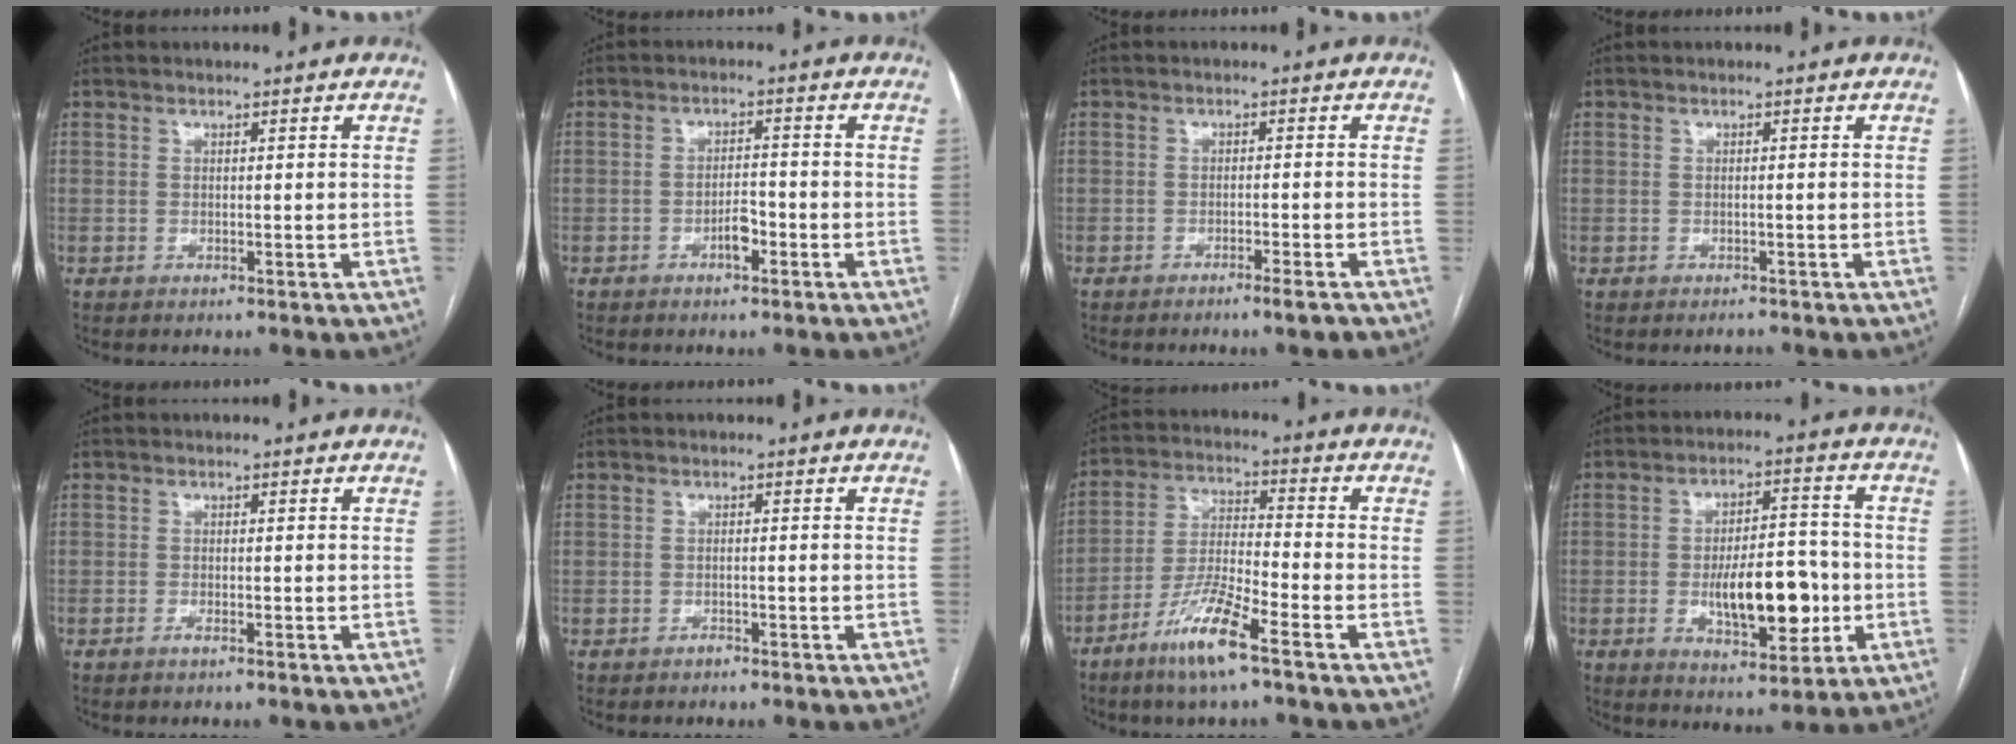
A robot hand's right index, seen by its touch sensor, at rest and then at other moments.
{"total": 3.0, "force": [-1.6, 1.0, 2.3], "torque": [-0.038, 0.004, -0.030]}
{"total": 2.5, "force": [-1.9, -0.2, 1.6], "torque": [-0.025, -0.003, -0.029]}
{"total": 0.7, "force": [-0.7, 0.4, 0.0], "torque": [-0.001, 0.000, -0.011]}
{"total": 0.8, "force": [-0.6, 0.0, 0.5], "torque": [-0.011, -0.001, -0.011]}
{"total": 0.8, "force": [-0.6, 0.4, 0.1], "torque": [0.000, 0.001, -0.012]}
{"total": 10.2, "force": [-6.4, 0.6, 7.9], "torque": [-0.164, -0.020, -0.129]}
{"total": 12.2, "force": [-2.4, 4.6, 11.1], "torque": [-0.178, 0.008, -0.032]}